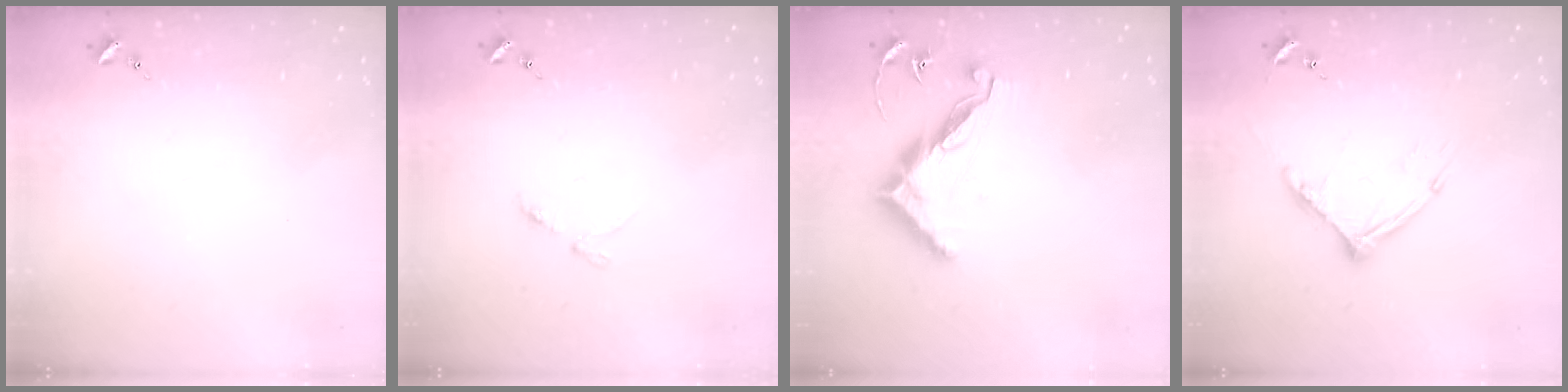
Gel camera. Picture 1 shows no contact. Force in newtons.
{"total": 2.9, "press": 2.8, "slide": 0.4}
{"total": 12.1, "press": 12.0, "slide": 0.4}
{"total": 12.8, "press": 12.7, "slide": 1.2}